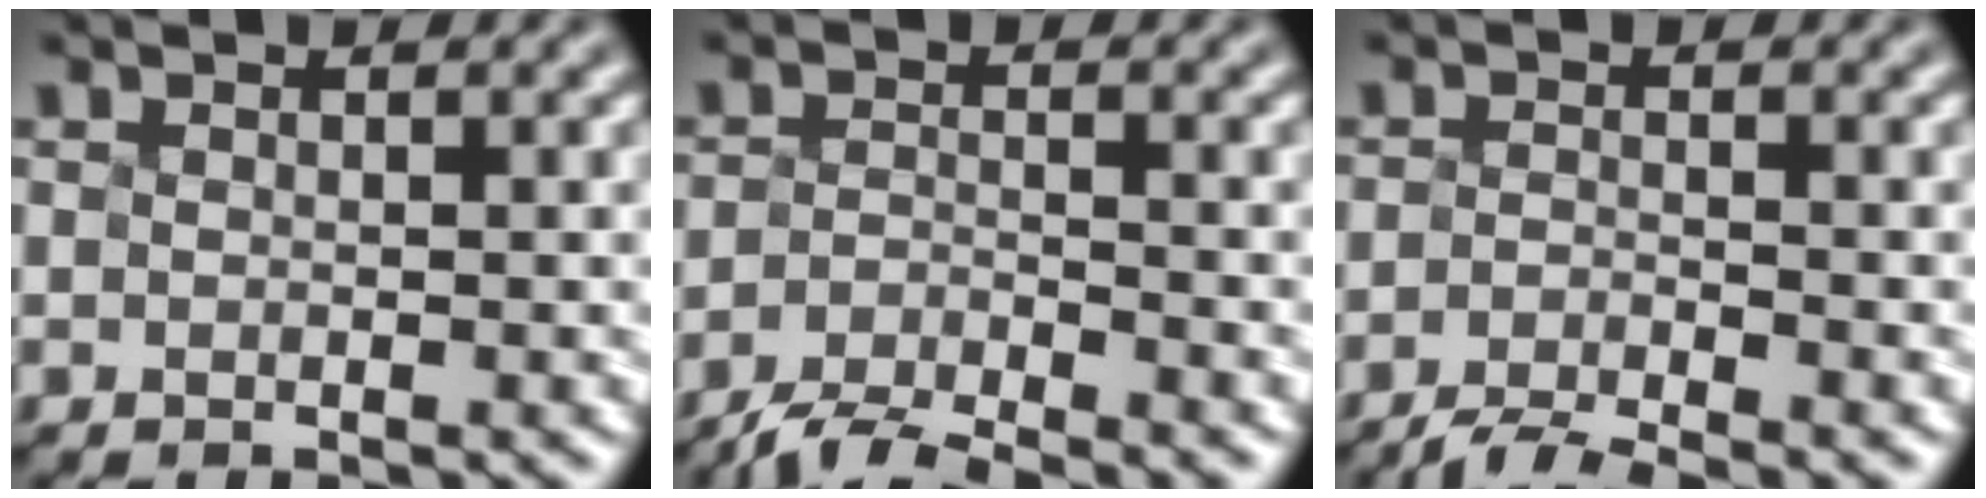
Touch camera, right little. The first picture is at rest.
{"total": 4.5, "force": [-4.3, 0.2, 1.1], "torque": [-0.025, -0.003, -0.071]}
{"total": 3.4, "force": [-3.3, -0.1, 0.9], "torque": [-0.016, -0.001, -0.054]}